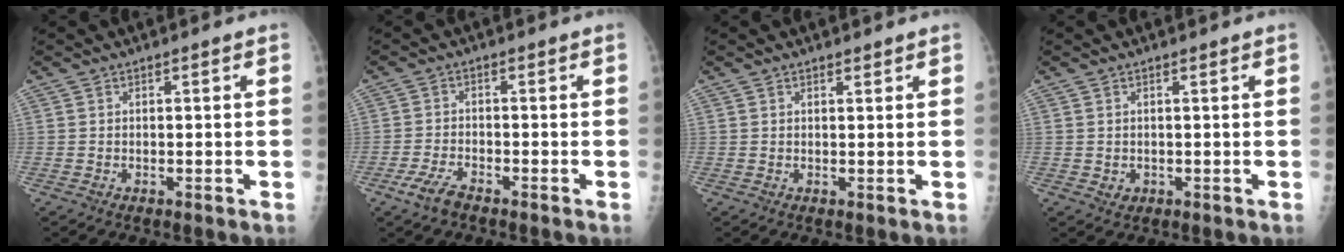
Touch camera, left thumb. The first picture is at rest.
{"total": 4.0, "force": [-2.8, 1.6, 2.4], "torque": [-0.058, 0.006, -0.054]}
{"total": 0.9, "force": [0.8, 0.3, 0.2], "torque": [-0.004, -0.006, 0.012]}
{"total": 1.4, "force": [0.2, 1.3, 0.5], "torque": [-0.006, -0.002, 0.010]}